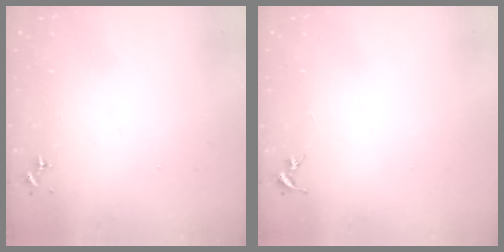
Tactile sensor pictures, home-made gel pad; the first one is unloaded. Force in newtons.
{"total": 0.0}